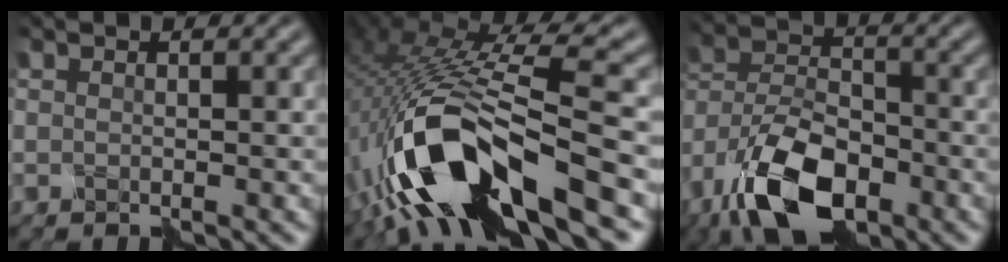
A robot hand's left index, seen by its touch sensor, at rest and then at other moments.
{"total": 13.8, "force": [-5.8, 4.7, 11.6], "torque": [-0.238, 0.005, -0.099]}
{"total": 10.7, "force": [-7.0, 4.7, 6.6], "torque": [-0.141, -0.005, -0.139]}